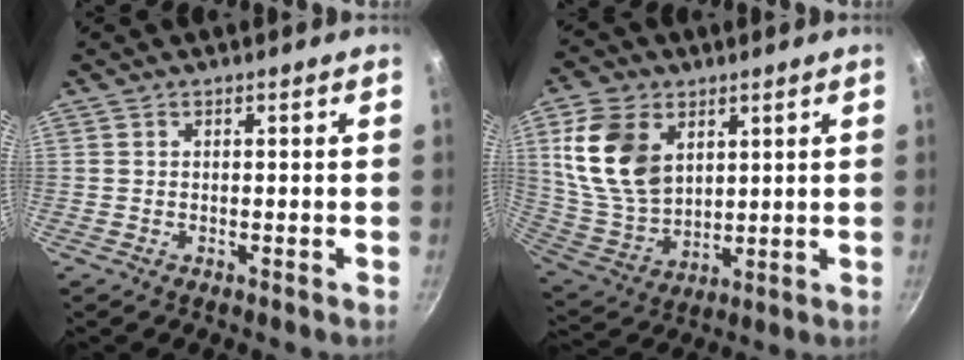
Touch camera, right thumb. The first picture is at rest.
{"total": 15.6, "force": [5.2, 10.7, 10.2], "torque": [-0.172, -0.021, 0.117]}